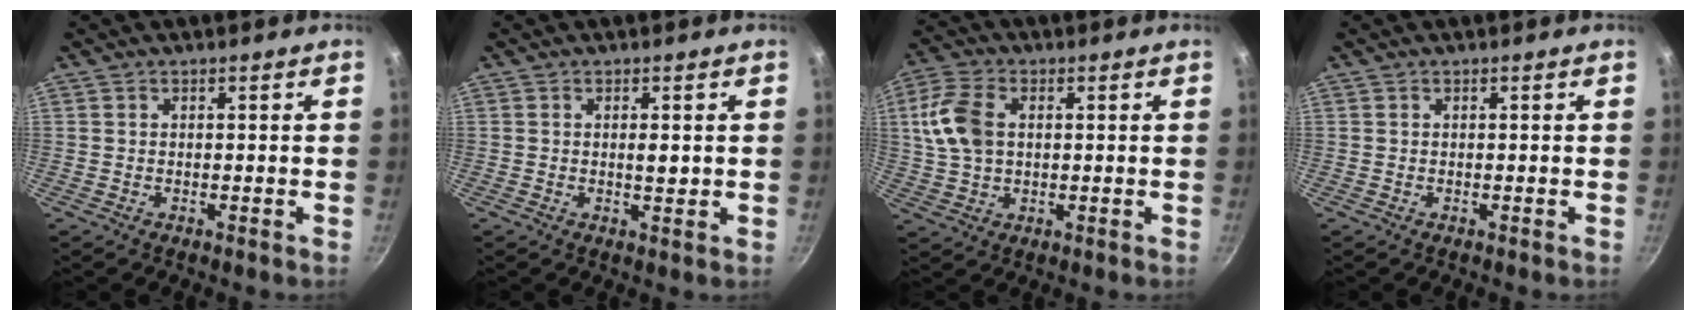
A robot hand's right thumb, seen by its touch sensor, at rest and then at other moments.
{"total": 2.4, "force": [0.3, 0.7, 2.2], "torque": [-0.034, -0.003, 0.005]}
{"total": 10.4, "force": [1.7, 6.9, 7.6], "torque": [-0.149, 0.012, 0.028]}
{"total": 0.0}